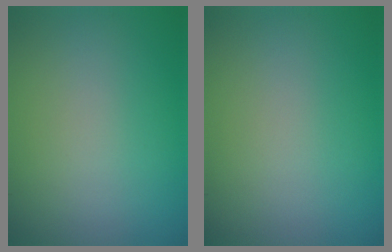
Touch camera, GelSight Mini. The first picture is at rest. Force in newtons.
{"total": 0.0}